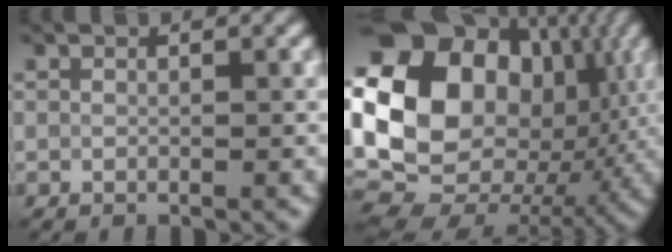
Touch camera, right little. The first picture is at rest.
{"total": 18.1, "force": [2.3, 14.1, 11.2], "torque": [-0.202, 0.011, 0.055]}